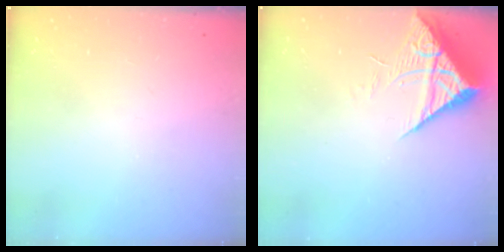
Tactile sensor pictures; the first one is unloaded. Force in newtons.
{"total": 7.7, "press": 7.6, "slide": 0.8}